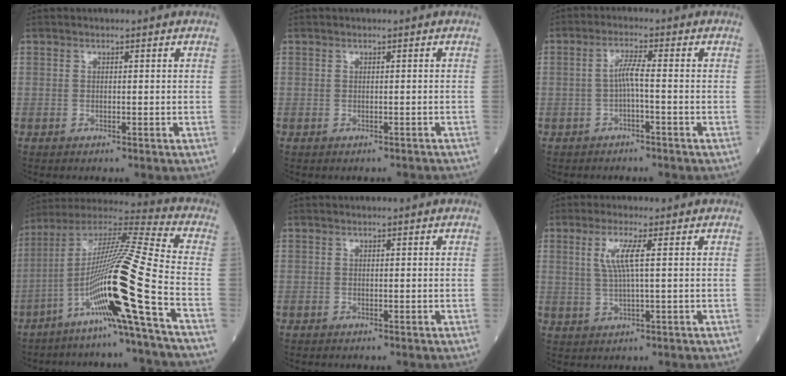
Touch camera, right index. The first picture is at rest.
{"total": 0.9, "force": [-0.9, 0.3, 0.2], "torque": [0.000, 0.000, -0.012]}
{"total": 2.8, "force": [-0.7, 0.0, 2.7], "torque": [-0.052, 0.008, -0.013]}
{"total": 19.0, "force": [-7.8, -2.6, 17.1], "torque": [-0.336, -0.013, -0.152]}
{"total": 0.0}
{"total": 4.6, "force": [1.3, 0.0, 4.4], "torque": [-0.094, 0.001, 0.029]}